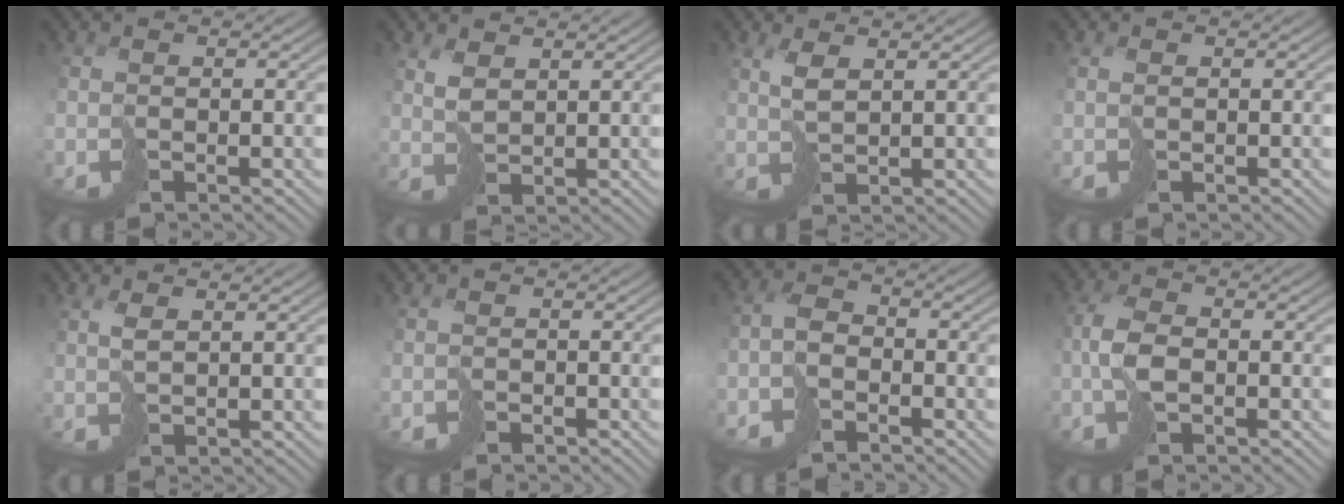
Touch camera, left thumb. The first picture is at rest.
{"total": 2.7, "force": [1.7, 1.3, 1.7], "torque": [-0.048, 0.002, 0.038]}
{"total": 2.8, "force": [1.5, 0.8, 2.1], "torque": [-0.055, 0.001, 0.033]}
{"total": 0.9, "force": [0.2, 0.5, 0.7], "torque": [-0.020, 0.001, 0.004]}
{"total": 2.0, "force": [1.1, 0.5, 1.5], "torque": [-0.038, 0.003, 0.024]}
{"total": 1.2, "force": [-0.9, 0.7, 0.2], "torque": [-0.002, -0.002, -0.022]}
{"total": 4.3, "force": [-2.7, 2.2, 2.4], "torque": [-0.050, 0.001, -0.067]}
{"total": 4.6, "force": [-1.2, 2.2, 3.8], "torque": [-0.094, 0.002, -0.029]}